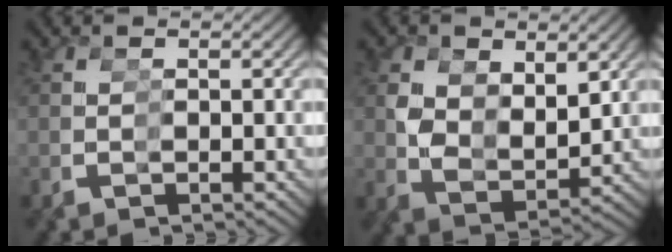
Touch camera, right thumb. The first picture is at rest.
{"total": 5.0, "force": [1.4, 3.9, 2.8], "torque": [-0.070, -0.013, 0.030]}